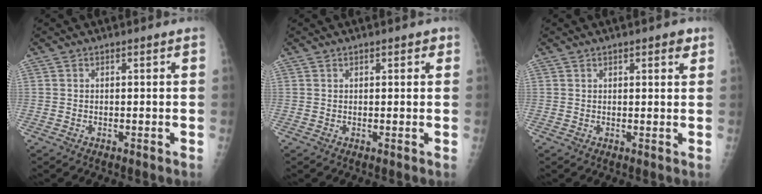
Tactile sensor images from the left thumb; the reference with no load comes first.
{"total": 1.4, "force": [0.8, 0.8, 0.9], "torque": [-0.001, -0.001, 0.007]}
{"total": 2.6, "force": [1.6, 0.9, 1.8], "torque": [-0.014, -0.005, 0.018]}